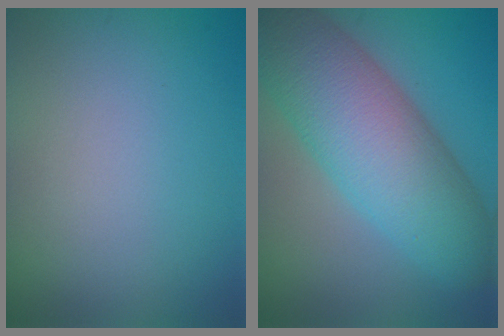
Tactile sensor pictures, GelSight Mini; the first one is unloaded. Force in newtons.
{"total": 10.9, "press": 10.9, "slide": 0.3}